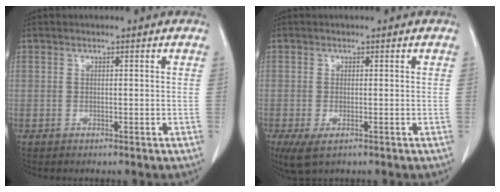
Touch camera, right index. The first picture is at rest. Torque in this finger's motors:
{"motor_torque": [0.47, -0.43, 0.13, 0.02]}